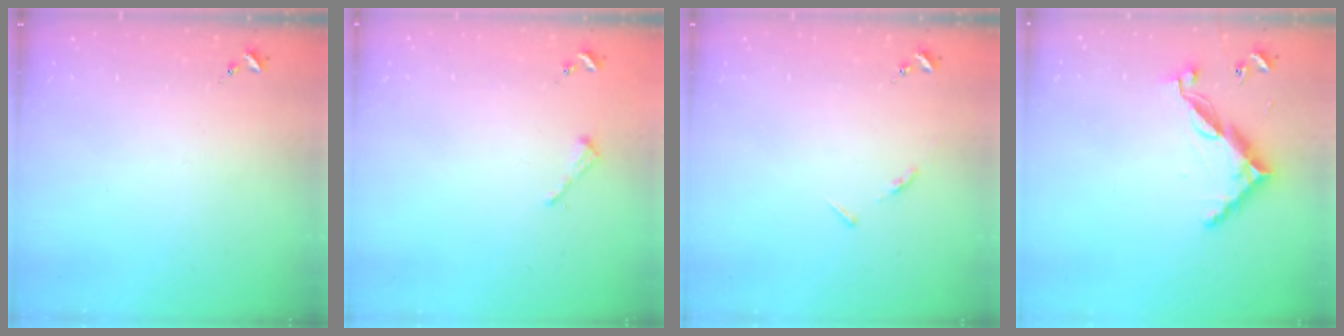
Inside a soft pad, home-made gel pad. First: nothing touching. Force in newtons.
{"total": 2.6, "press": 2.6, "slide": 0.3}
{"total": 4.5, "press": 4.4, "slide": 0.5}
{"total": 10.4, "press": 10.4, "slide": 0.4}